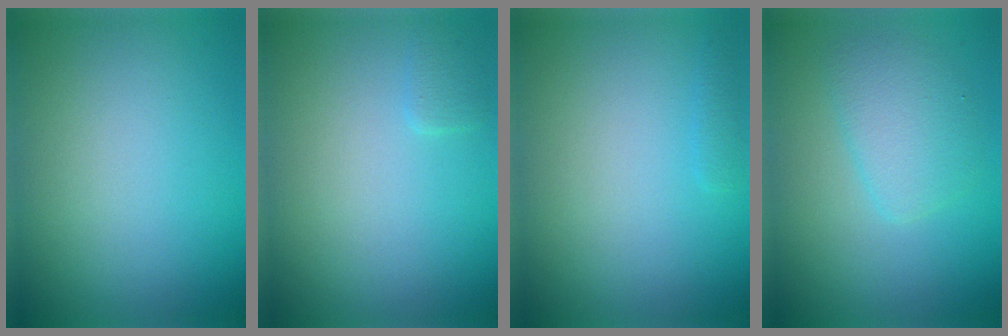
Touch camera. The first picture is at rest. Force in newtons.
{"total": 0.9, "press": 0.9, "slide": 0.1}
{"total": 0.7, "press": 0.7, "slide": 0.1}
{"total": 2.9, "press": 2.9, "slide": 0.1}